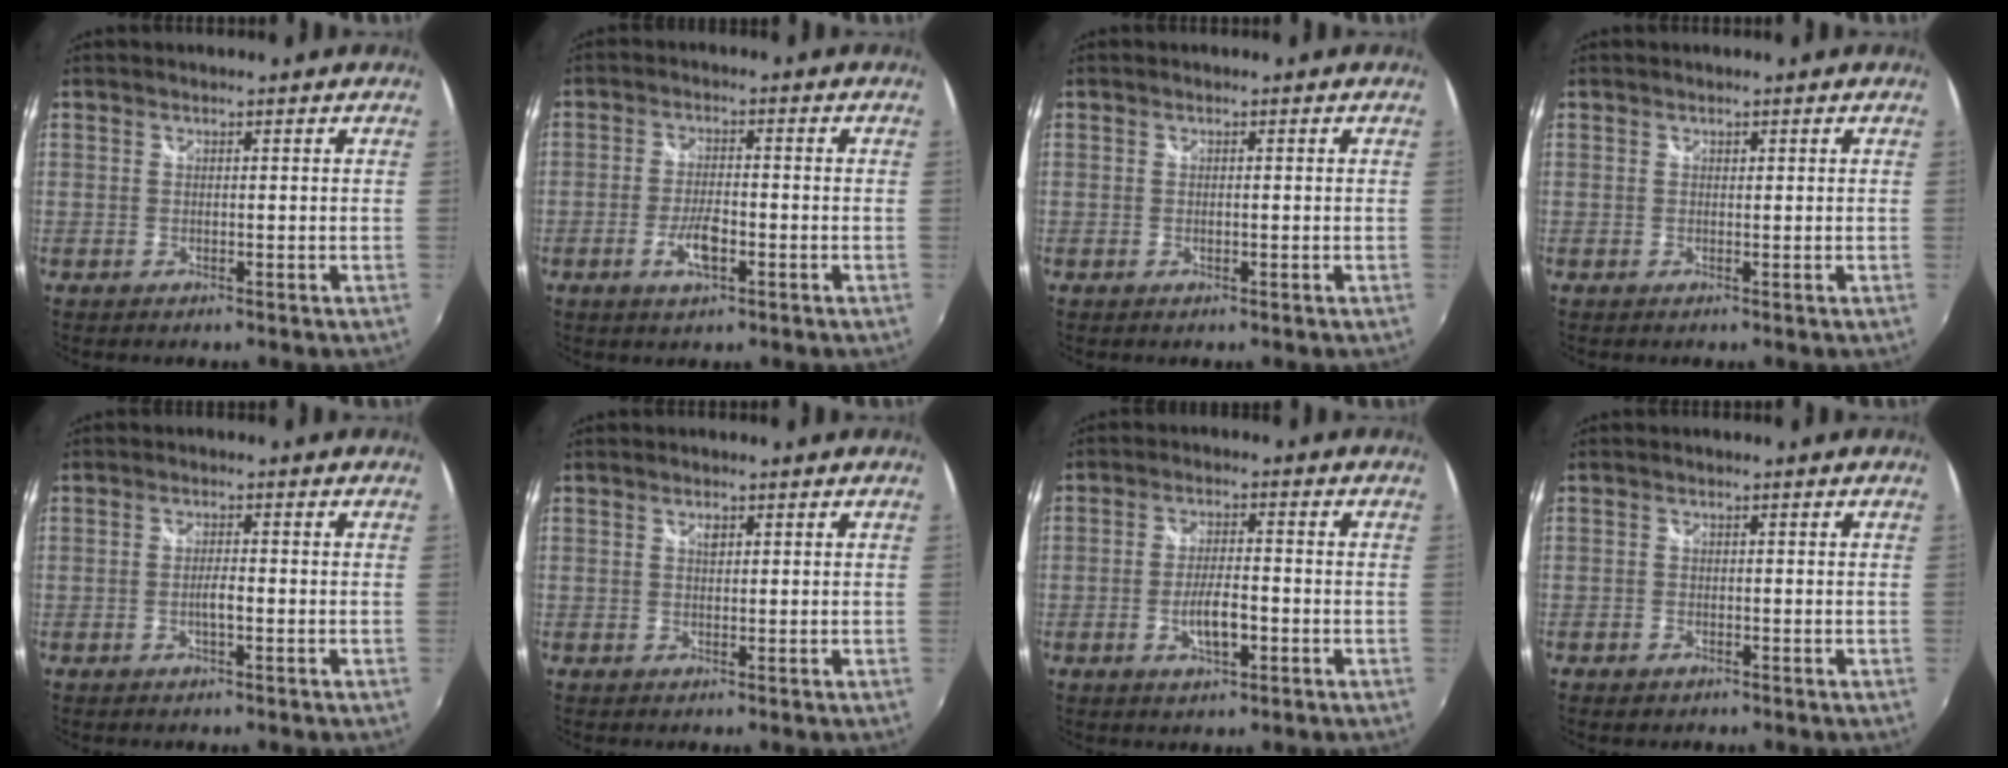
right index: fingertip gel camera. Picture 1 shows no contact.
{"total": 5.3, "force": [-2.2, 1.9, 4.4], "torque": [-0.094, -0.002, -0.040]}
{"total": 0.6, "force": [-0.2, 0.3, 0.5], "torque": [-0.010, 0.000, -0.003]}
{"total": 0.0}
{"total": 2.2, "force": [-0.8, 0.3, 2.0], "torque": [-0.038, 0.001, -0.015]}
{"total": 1.1, "force": [0.5, 0.7, 0.7], "torque": [-0.011, 0.003, 0.008]}
{"total": 6.0, "force": [-2.1, 1.9, 5.3], "torque": [-0.103, -0.002, -0.034]}
{"total": 1.7, "force": [-1.2, 1.2, 0.5], "torque": [-0.012, -0.003, -0.021]}